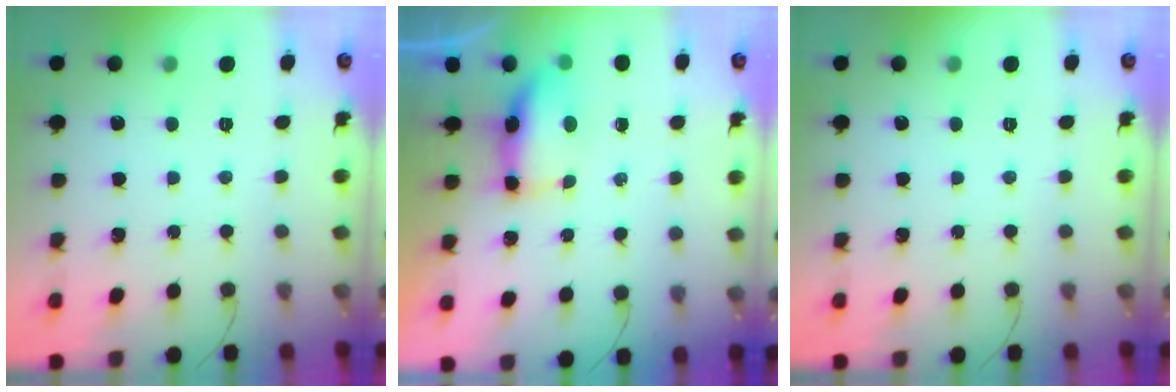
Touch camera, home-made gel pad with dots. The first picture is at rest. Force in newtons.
{"total": 6.7, "press": 6.7, "slide": 0.5}
{"total": 0.0}